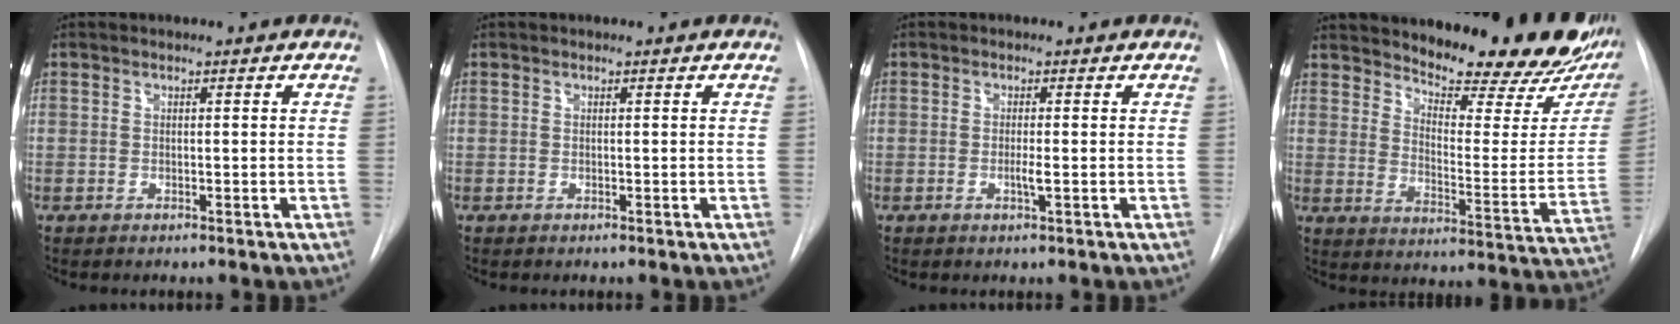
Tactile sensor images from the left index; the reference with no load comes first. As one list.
[{"total": 0.0}, {"total": 1.4, "force": [-0.3, -0.1, 1.4], "torque": [-0.027, -0.002, -0.007]}, {"total": 22.8, "force": [19.8, 5.0, 10.1], "torque": [-0.139, -0.076, 0.246]}]